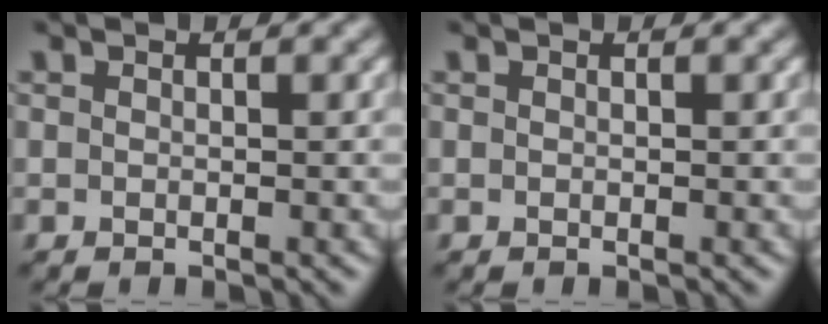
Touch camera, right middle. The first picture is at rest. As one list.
[{"total": 0.0}]